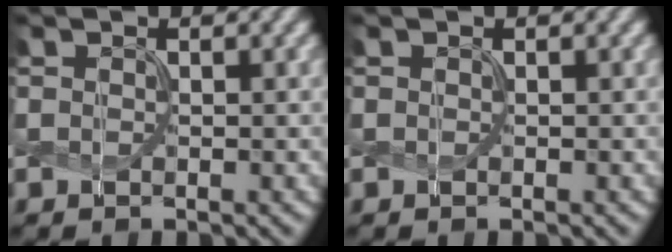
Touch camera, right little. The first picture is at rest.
{"total": 0.0}